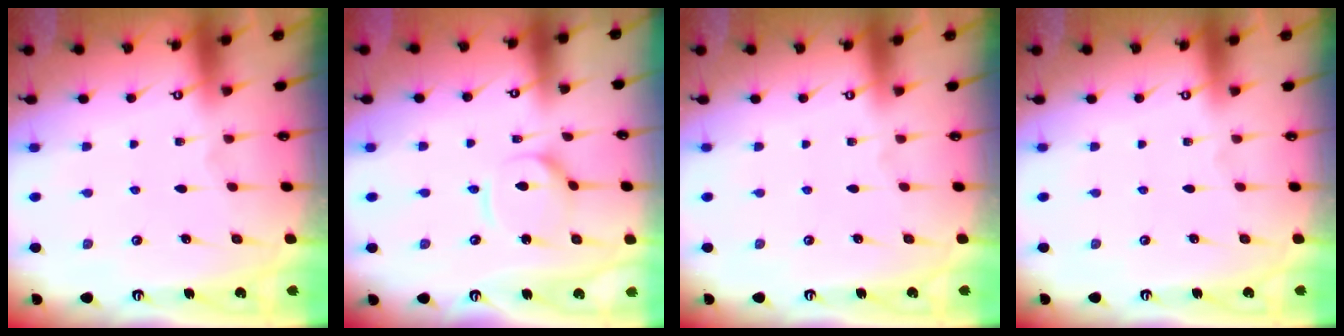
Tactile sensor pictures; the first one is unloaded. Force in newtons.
{"total": 6.3, "press": 6.2, "slide": 0.5}
{"total": 0.0}
{"total": 0.0}